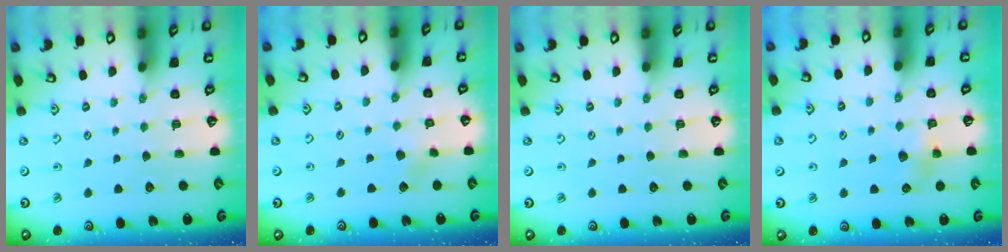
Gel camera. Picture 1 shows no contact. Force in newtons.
{"total": 2.3, "press": 2.3, "slide": 0.2}
{"total": 0.0}
{"total": 4.5, "press": 4.5, "slide": 0.6}